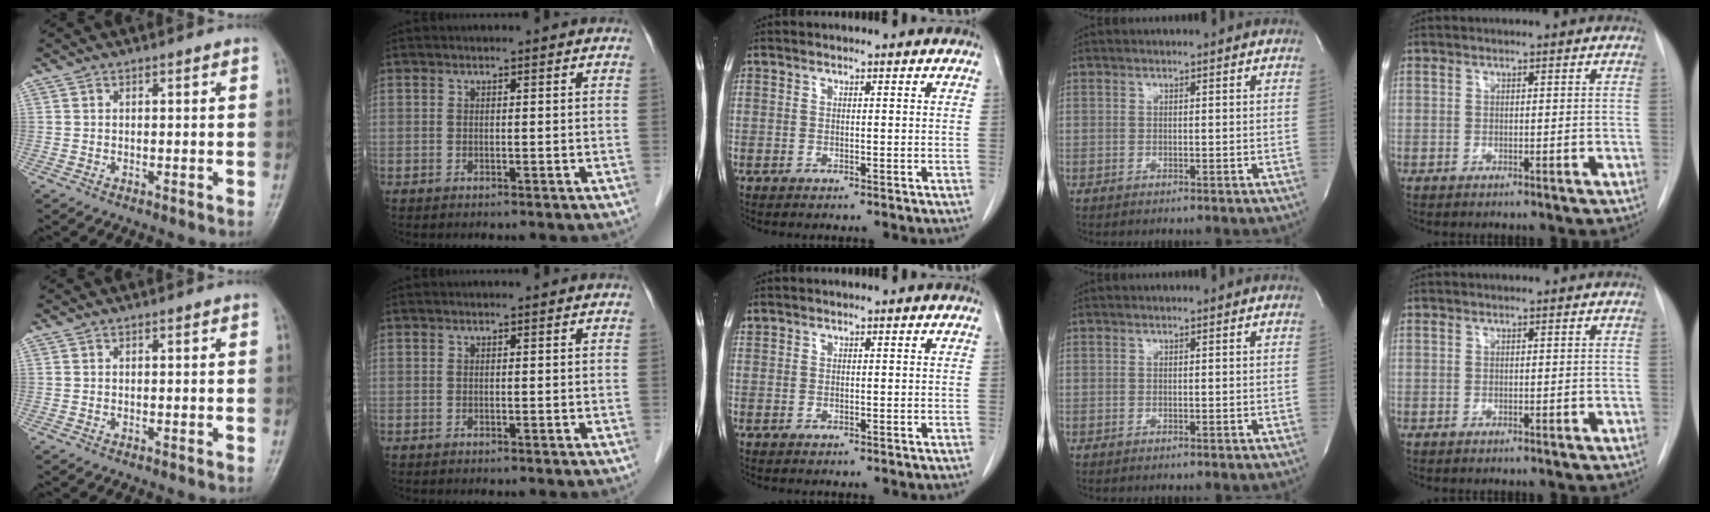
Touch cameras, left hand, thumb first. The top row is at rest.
{"middle": {"total": 0.5, "force": [0.4, 0.3, 0.0], "torque": [-0.003, 0.013, 0.010]}}